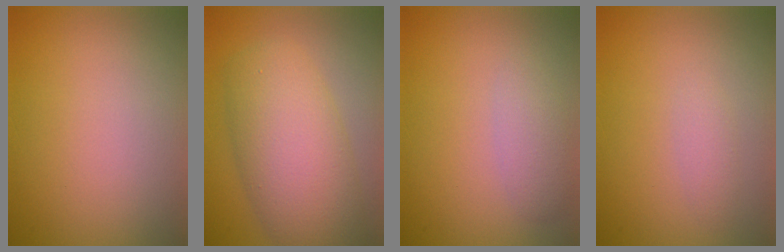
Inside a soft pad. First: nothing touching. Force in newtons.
{"total": 8.2, "press": 8.2, "slide": 0.1}
{"total": 1.7, "press": 1.7, "slide": 0.1}
{"total": 1.0, "press": 1.0, "slide": 0.0}